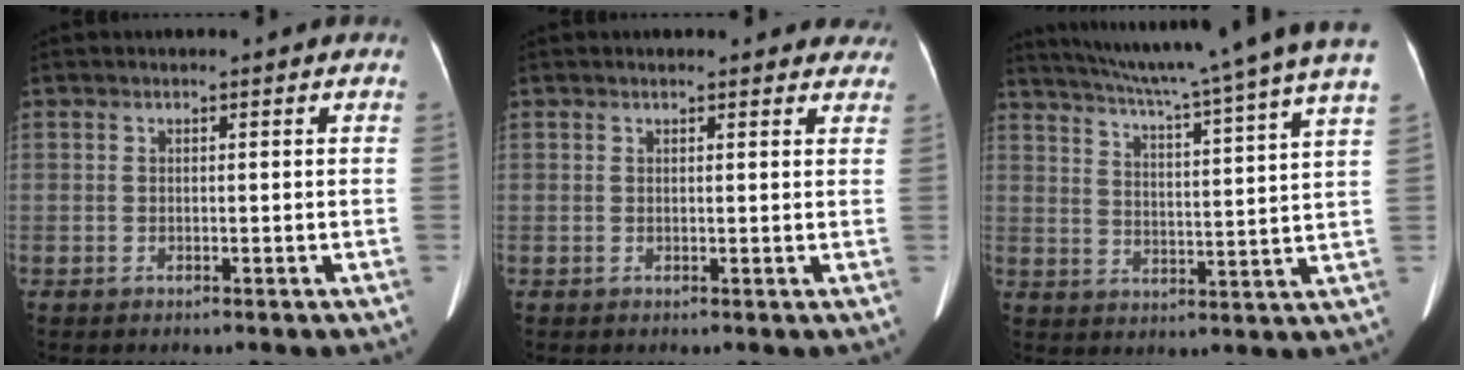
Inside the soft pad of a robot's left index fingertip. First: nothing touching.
{"total": 7.9, "force": [7.3, 2.2, 2.0], "torque": [-0.001, 0.003, 0.058]}
{"total": 24.0, "force": [20.7, -1.7, 12.0], "torque": [-0.200, -0.044, 0.268]}